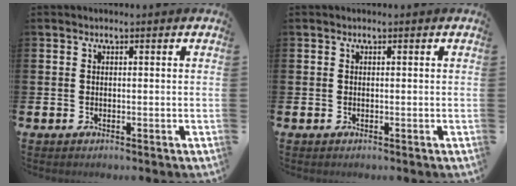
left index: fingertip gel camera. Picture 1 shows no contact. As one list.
[{"total": 0.0}]